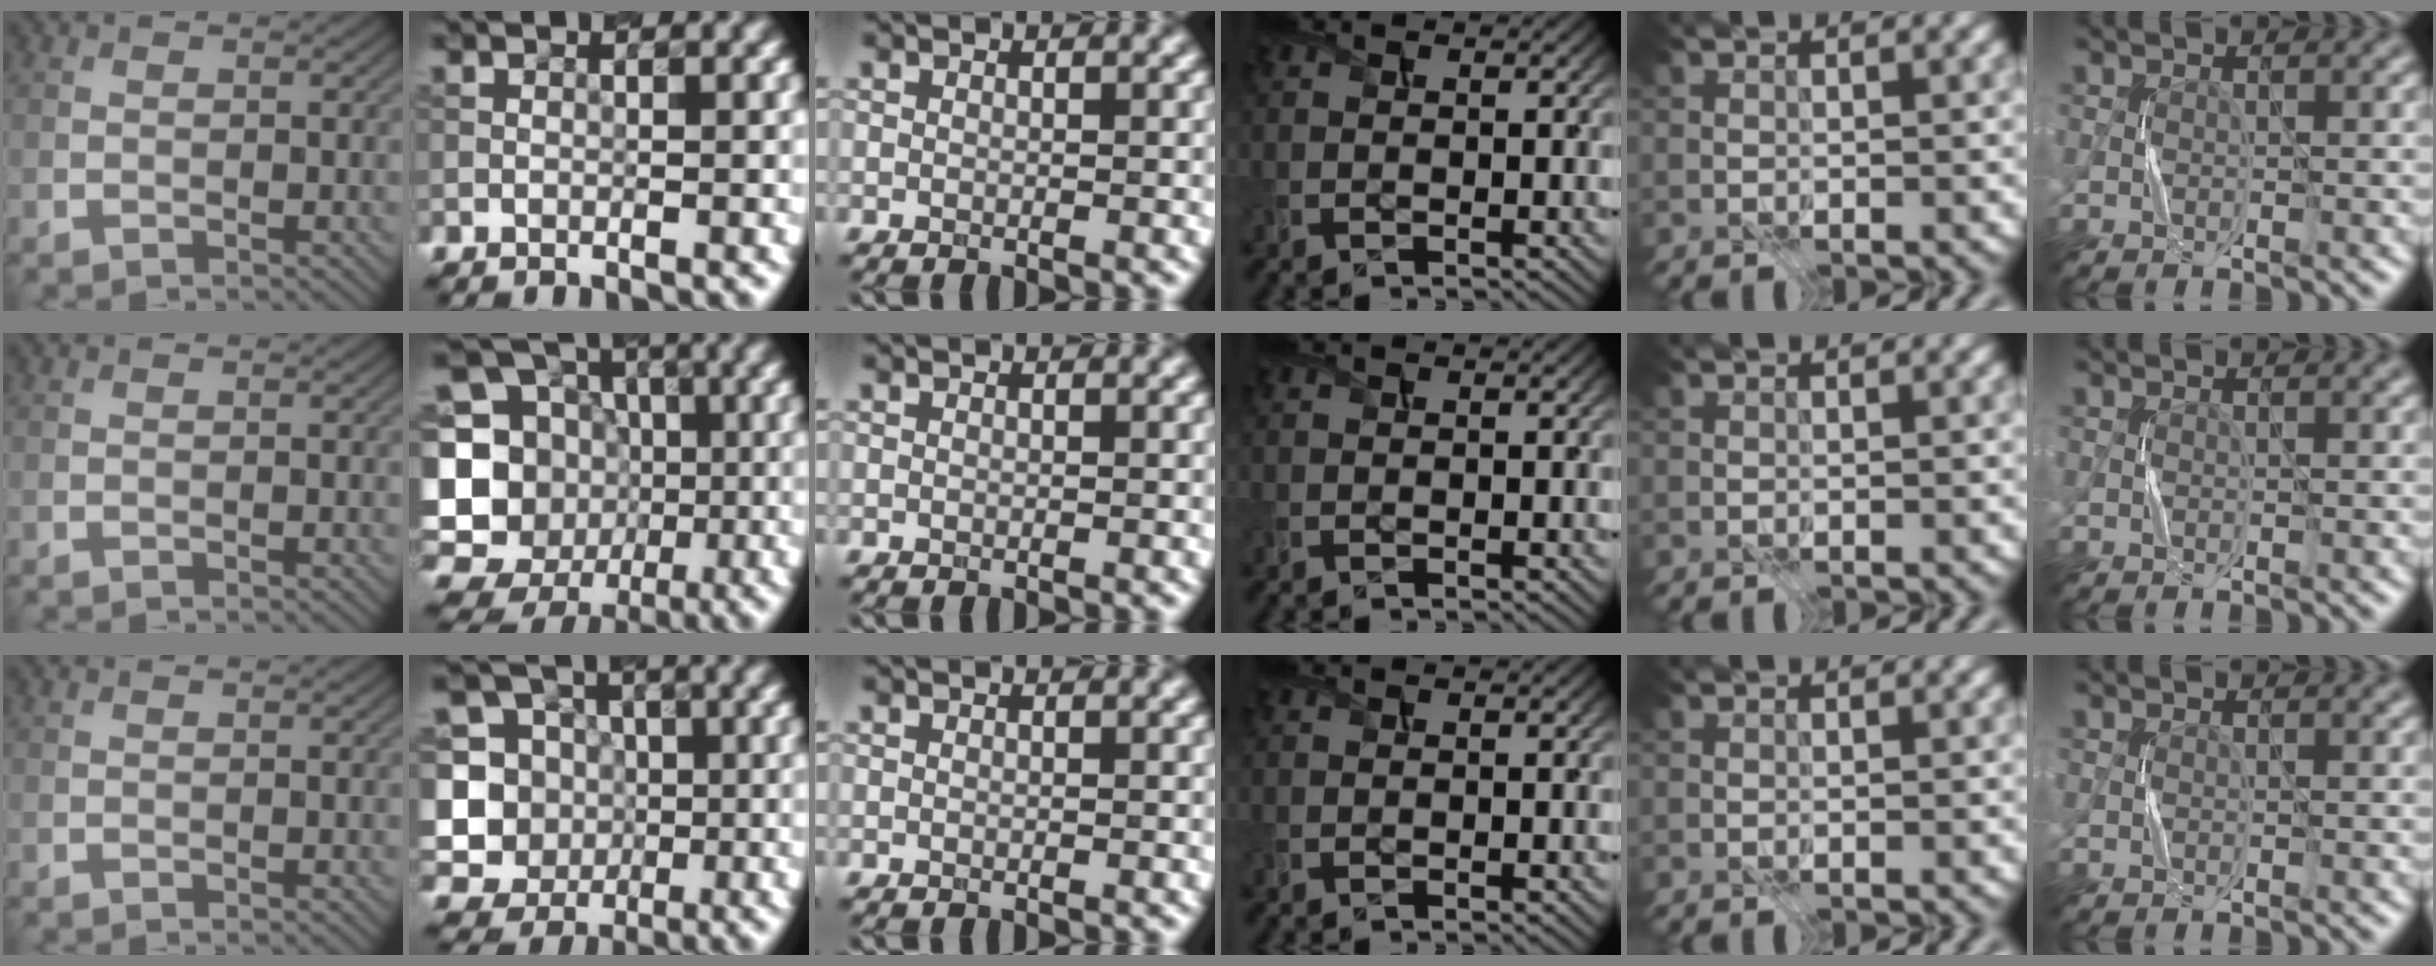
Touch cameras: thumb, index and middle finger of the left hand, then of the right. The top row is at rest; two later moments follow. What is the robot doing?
{"motion": "press", "object": "sticker"}